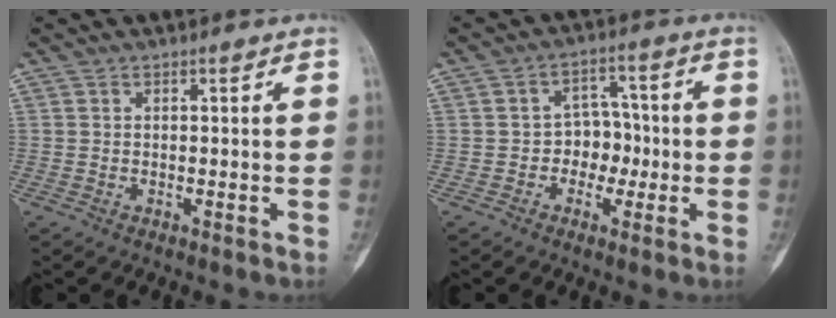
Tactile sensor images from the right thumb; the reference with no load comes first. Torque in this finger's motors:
{"motor_torque": [-0.32, 0.52, 0.00, -0.02, -0.03]}